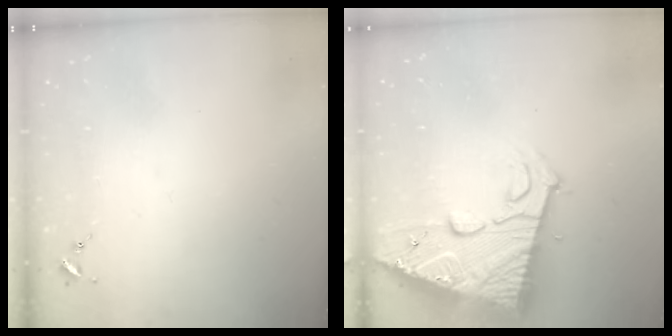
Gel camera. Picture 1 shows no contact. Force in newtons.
{"total": 18.3, "press": 18.2, "slide": 1.7}